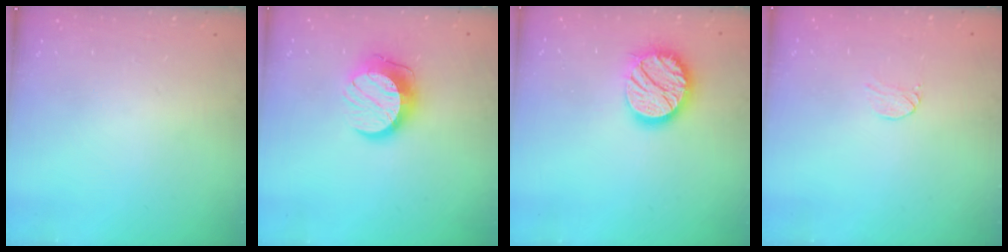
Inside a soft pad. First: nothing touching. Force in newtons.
{"total": 12.0, "press": 12.0, "slide": 1.0}
{"total": 15.7, "press": 15.7, "slide": 1.0}
{"total": 5.4, "press": 5.3, "slide": 0.5}